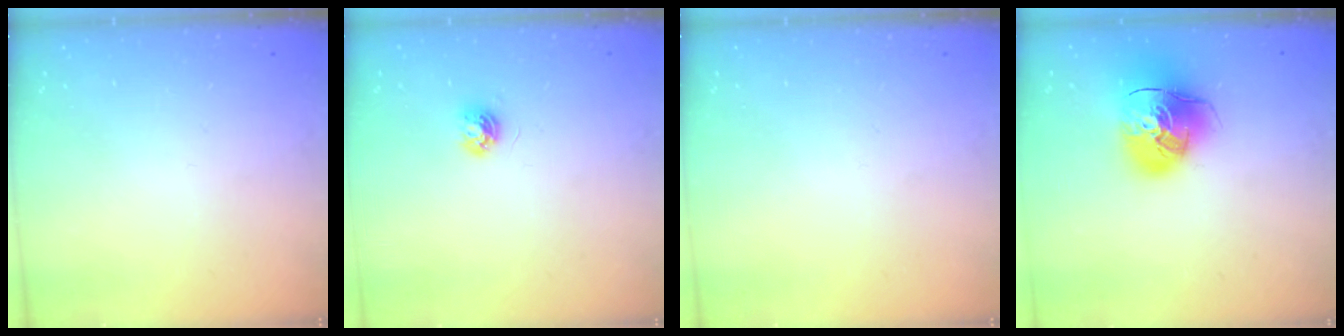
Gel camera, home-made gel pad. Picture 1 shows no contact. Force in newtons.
{"total": 5.2, "press": 5.1, "slide": 0.6}
{"total": 0.0}
{"total": 16.2, "press": 16.0, "slide": 2.4}